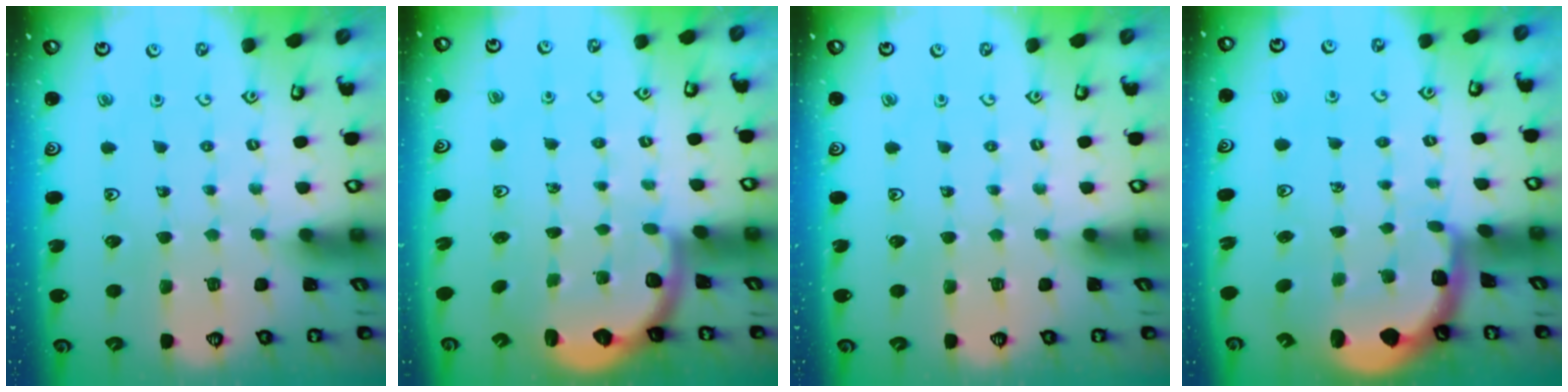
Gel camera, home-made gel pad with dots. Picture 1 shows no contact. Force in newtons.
{"total": 2.6, "press": 2.3, "slide": 1.2}
{"total": 0.0}
{"total": 2.3, "press": 2.0, "slide": 1.0}